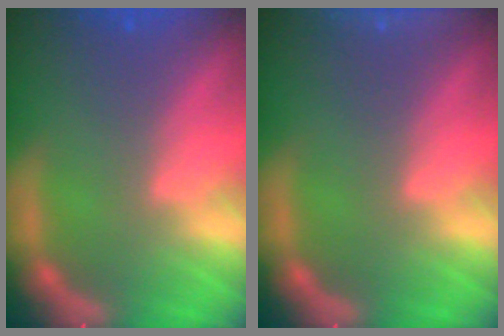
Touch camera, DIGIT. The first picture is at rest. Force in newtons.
{"total": 2.9}